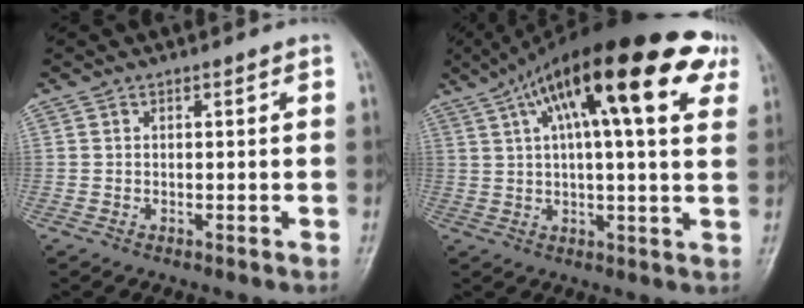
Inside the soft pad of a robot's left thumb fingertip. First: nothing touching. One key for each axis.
{"total": 24.1, "fx": 10.6, "fy": 6.7, "fz": 20.6, "tx": -0.314, "ty": 0.025, "tz": 0.156}